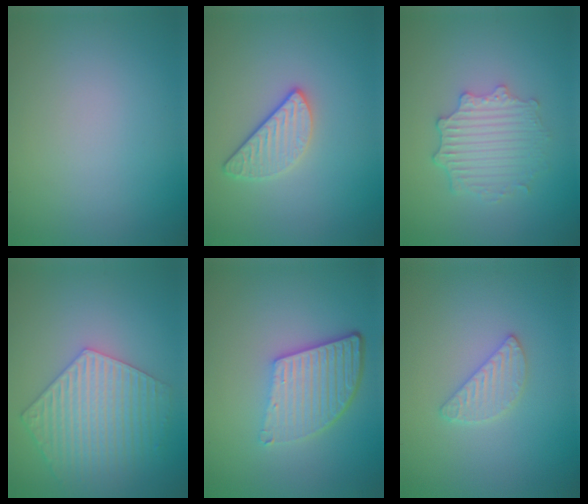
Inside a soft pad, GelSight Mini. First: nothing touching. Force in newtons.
{"total": 2.5, "press": 2.3, "slide": 1.0}
{"total": 4.1, "press": 3.4, "slide": 2.3}
{"total": 6.0, "press": 5.0, "slide": 3.2}
{"total": 5.6, "press": 4.0, "slide": 4.0}
{"total": 2.0, "press": 2.0, "slide": 0.2}